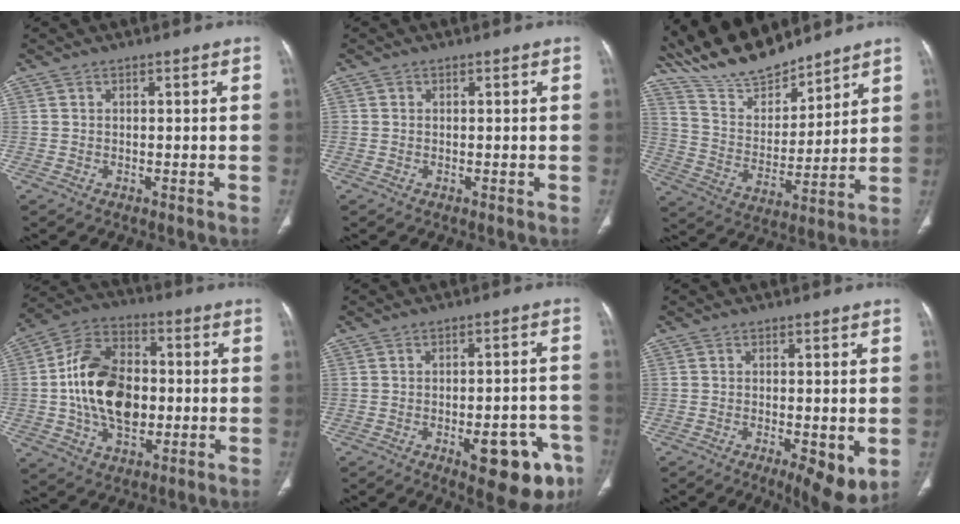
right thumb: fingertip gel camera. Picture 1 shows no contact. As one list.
[{"total": 0.0}, {"total": 15.5, "force": [14.1, 4.3, 4.8], "torque": [-0.063, -0.073, 0.270]}, {"total": 18.0, "force": [-0.8, 12.0, 13.3], "torque": [-0.213, 0.023, -0.012]}, {"total": 13.2, "force": [-6.0, 5.2, 10.5], "torque": [-0.098, 0.025, -0.067]}, {"total": 7.5, "force": [-2.0, 2.4, 6.8], "torque": [-0.100, -0.021, -0.028]}]